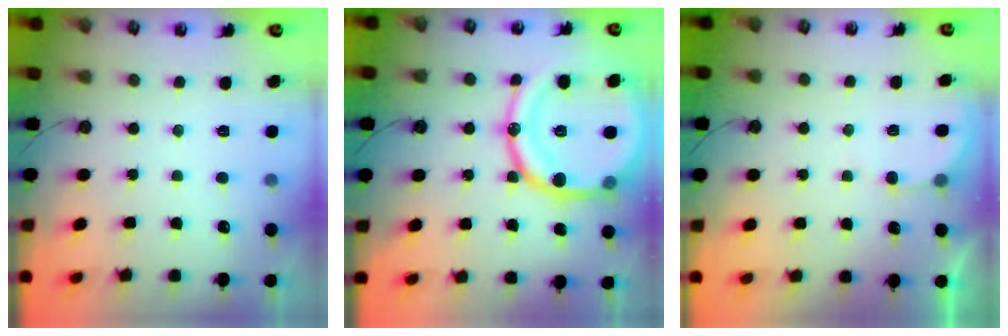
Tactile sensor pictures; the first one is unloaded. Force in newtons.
{"total": 23.3, "press": 23.2, "slide": 1.9}
{"total": 2.9, "press": 2.9, "slide": 0.3}